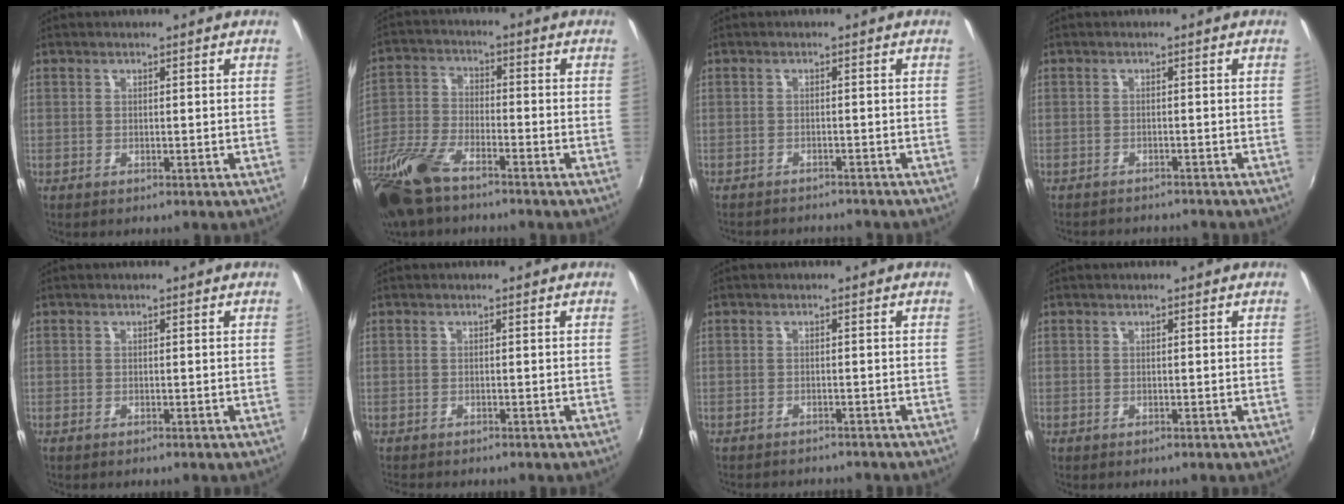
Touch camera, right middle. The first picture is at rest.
{"total": 14.8, "force": [-10.5, 5.2, 9.1], "torque": [-0.212, -0.029, -0.214]}
{"total": 6.6, "force": [-6.2, 1.4, 1.8], "torque": [-0.048, -0.009, -0.089]}
{"total": 5.9, "force": [-5.5, 1.3, 1.6], "torque": [-0.045, -0.010, -0.079]}
{"total": 0.6, "force": [-0.5, 0.1, 0.3], "torque": [-0.006, -0.003, -0.010]}
{"total": 1.7, "force": [-1.6, 0.3, 0.5], "torque": [-0.012, -0.010, -0.027]}
{"total": 4.7, "force": [-4.4, 1.0, 1.3], "torque": [-0.035, -0.009, -0.062]}
{"total": 0.0}